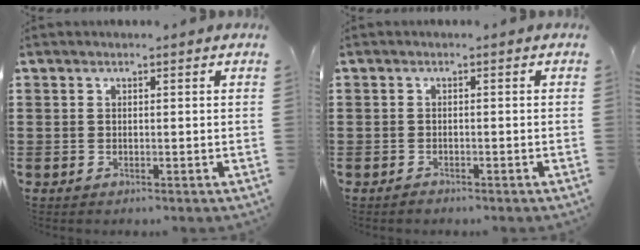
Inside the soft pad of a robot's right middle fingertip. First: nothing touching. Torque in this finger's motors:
{"motor_torque": [0.69, -0.54, 0.00, 0.00]}